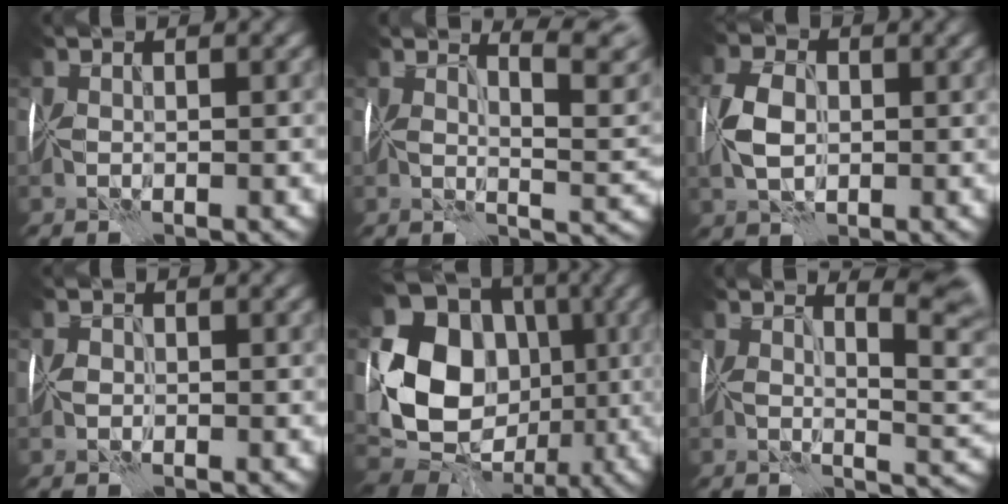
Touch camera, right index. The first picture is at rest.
{"total": 4.7, "force": [3.6, -0.1, 3.0], "torque": [-0.021, 0.007, 0.053]}
{"total": 2.9, "force": [-0.7, 1.8, 2.1], "torque": [-0.052, -0.003, -0.016]}
{"total": 1.4, "force": [-0.6, -0.7, -1.1], "torque": [0.023, -0.009, -0.008]}
{"total": 11.4, "force": [-0.8, 9.6, 6.0], "torque": [-0.115, -0.022, -0.014]}
{"total": 5.0, "force": [2.6, 0.4, 4.2], "torque": [-0.027, 0.006, 0.040]}